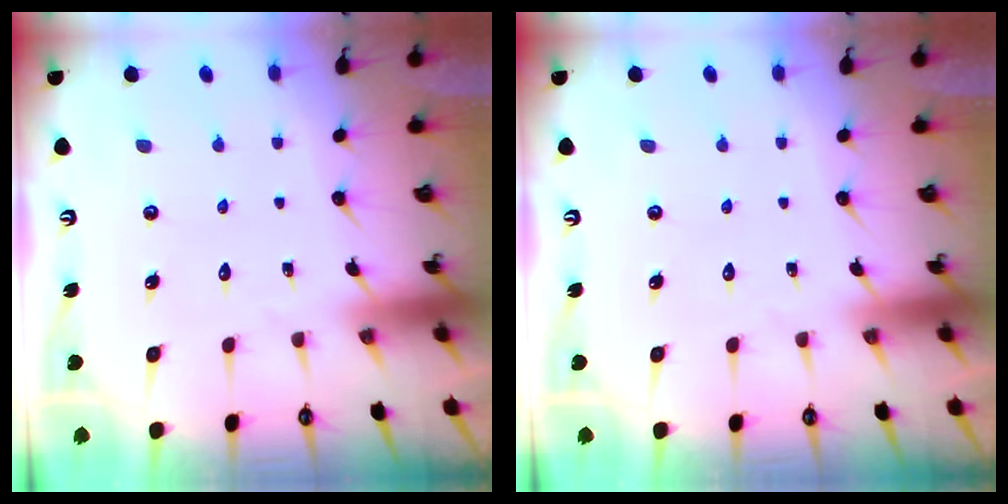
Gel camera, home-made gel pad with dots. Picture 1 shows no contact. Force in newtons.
{"total": 0.0}